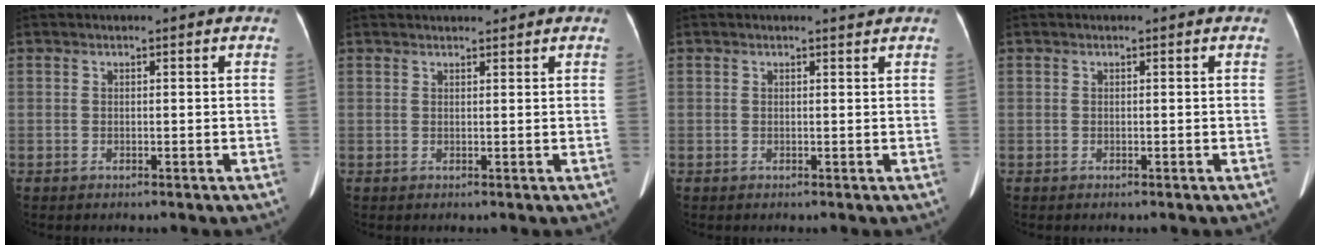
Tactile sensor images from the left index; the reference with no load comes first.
{"total": 3.2, "force": [3.1, 0.4, 0.9], "torque": [-0.008, 0.019, 0.045]}
{"total": 0.9, "force": [0.8, -0.4, 0.0], "torque": [-0.009, -0.009, 0.014]}
{"total": 0.0}